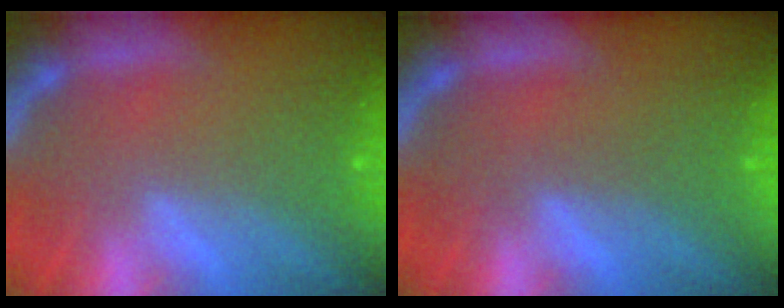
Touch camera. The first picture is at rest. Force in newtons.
{"total": 0.0}